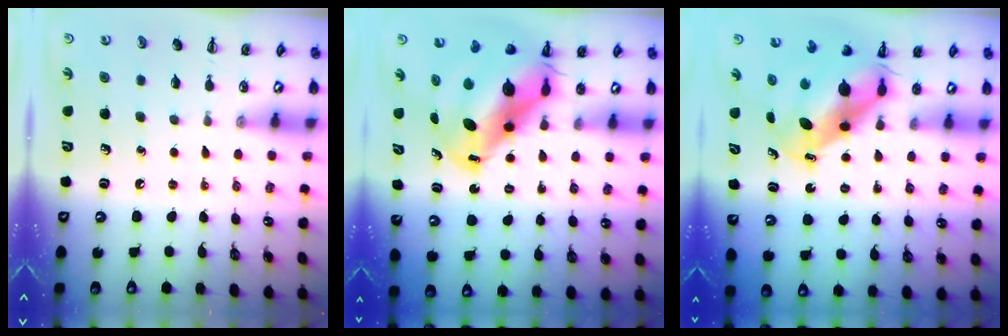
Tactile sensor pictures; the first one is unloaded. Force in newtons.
{"total": 11.6, "press": 11.3, "slide": 2.9}
{"total": 7.4, "press": 7.1, "slide": 2.4}